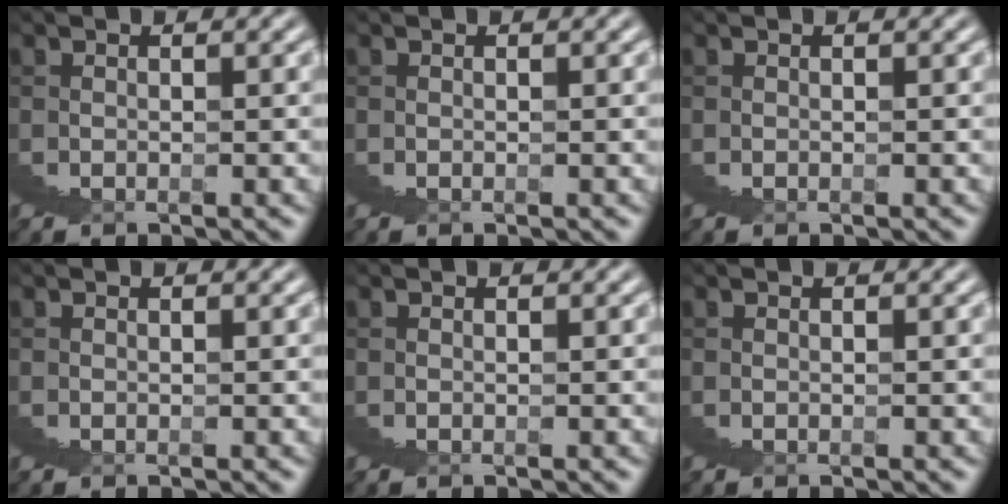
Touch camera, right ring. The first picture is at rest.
{"total": 0.0}
{"total": 0.0}
{"total": 0.0}
{"total": 0.0}
{"total": 0.0}